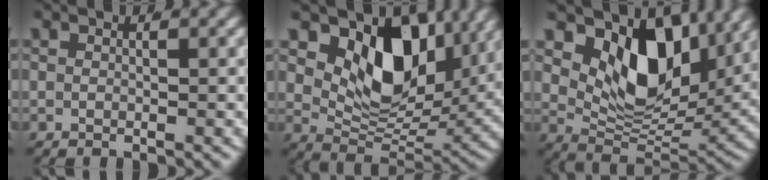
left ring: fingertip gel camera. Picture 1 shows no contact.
{"total": 12.0, "force": [4.0, 7.8, 8.2], "torque": [-0.135, -0.014, 0.066]}
{"total": 11.7, "force": [4.2, 7.2, 8.2], "torque": [-0.143, -0.012, 0.070]}